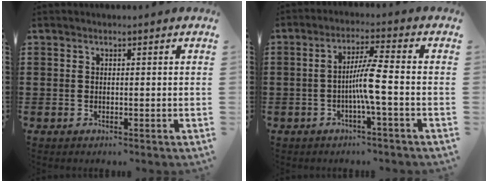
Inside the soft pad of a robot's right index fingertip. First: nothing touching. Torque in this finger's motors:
{"motor_torque": [1.11, 1.03, 0.23, 0.07]}